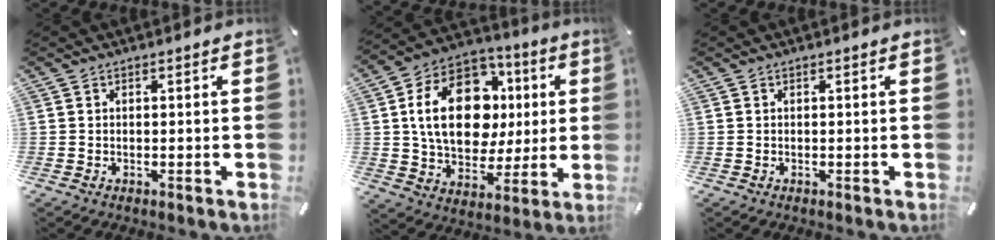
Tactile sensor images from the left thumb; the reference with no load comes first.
{"total": 20.9, "force": [3.4, 14.9, 14.3], "torque": [-0.253, 0.003, 0.063]}
{"total": 0.0}